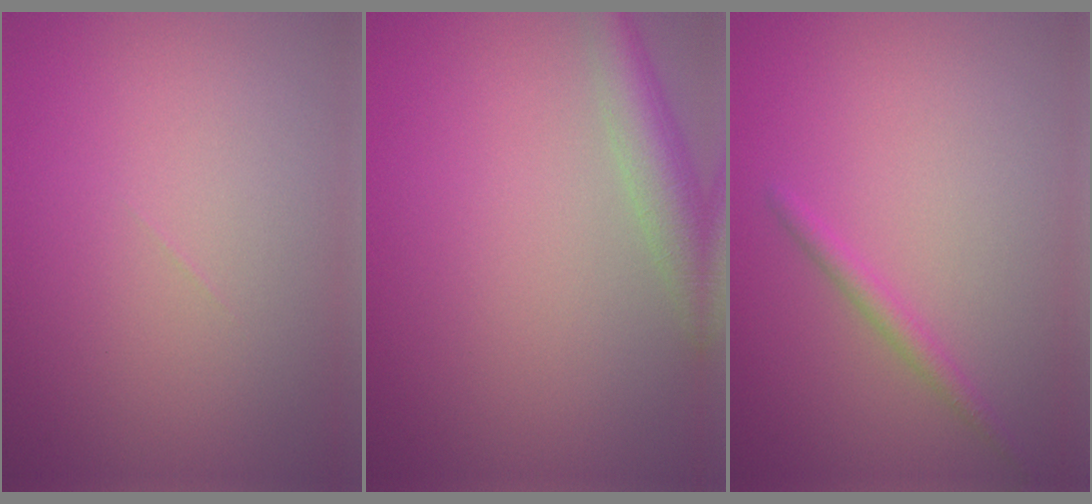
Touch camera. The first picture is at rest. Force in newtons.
{"total": 4.1, "press": 4.0, "slide": 0.3}
{"total": 1.4, "press": 1.4, "slide": 0.0}